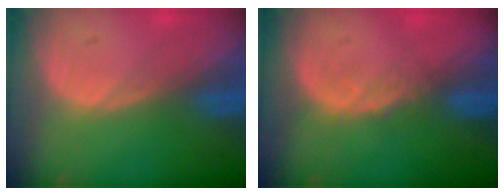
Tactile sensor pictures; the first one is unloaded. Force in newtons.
{"total": 1.4, "press": 1.4, "slide": 0.2}